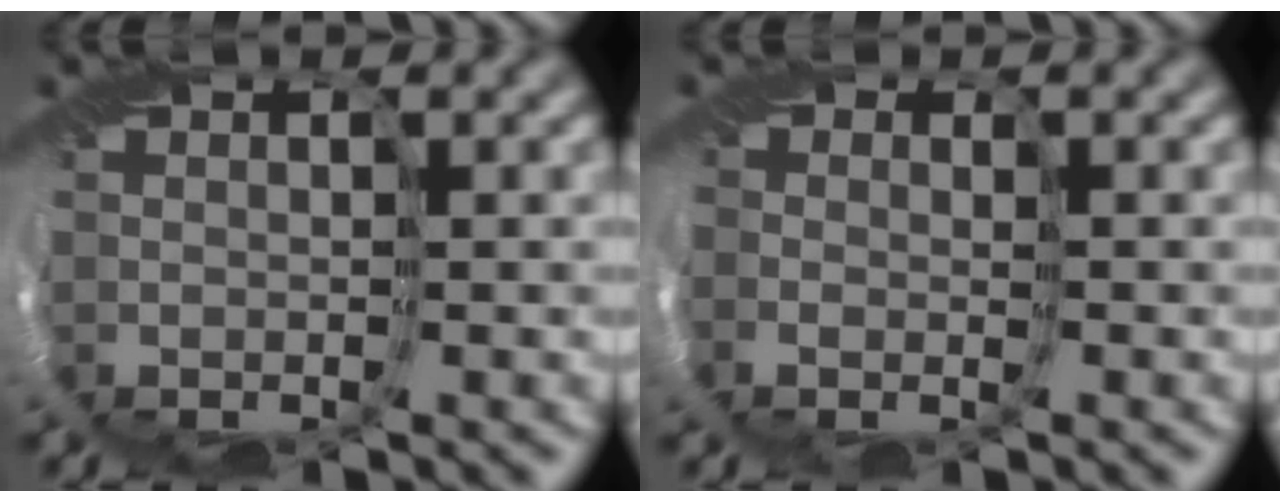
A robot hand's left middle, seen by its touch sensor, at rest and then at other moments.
{"total": 1.1, "force": [-0.9, 0.7, 0.1], "torque": [-0.005, -0.012, -0.022]}